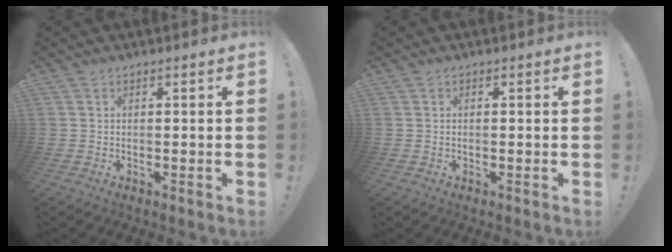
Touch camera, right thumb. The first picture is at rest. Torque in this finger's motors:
{"motor_torque": [-0.07, -0.28, -0.03, 0.12, -0.01]}